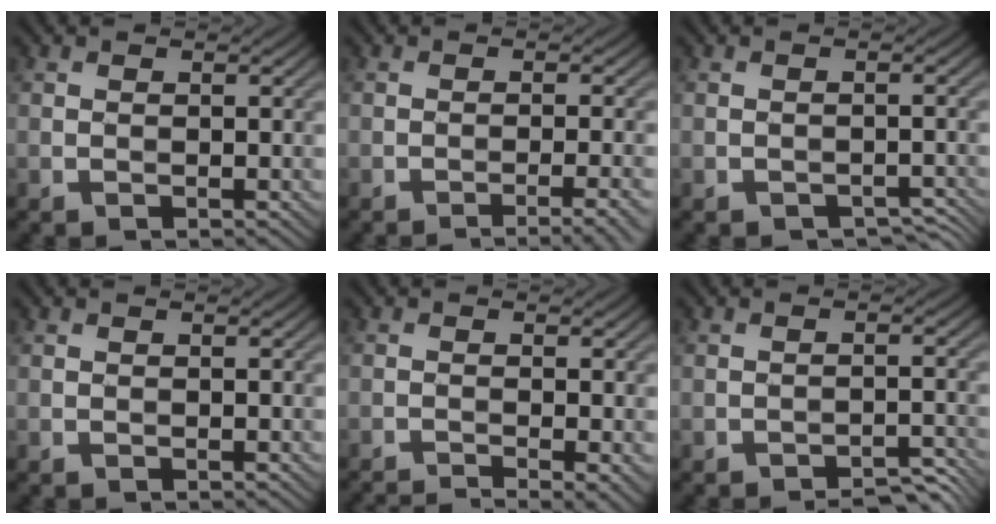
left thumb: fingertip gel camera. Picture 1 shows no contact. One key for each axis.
{"total": 2.7, "fx": -1.6, "fy": 0.0, "fz": 2.2, "tx": -0.028, "ty": 0.011, "tz": -0.036}
{"total": 1.3, "fx": -1.2, "fy": 0.4, "fz": 0.4, "tx": -0.010, "ty": -0.004, "tz": -0.016}
{"total": 0.0}
{"total": 3.4, "fx": -1.9, "fy": 0.2, "fz": 2.8, "tx": -0.046, "ty": -0.002, "tz": -0.034}
{"total": 2.9, "fx": -2.8, "fy": 0.2, "fz": 0.8, "tx": -0.014, "ty": 0.008, "tz": -0.040}